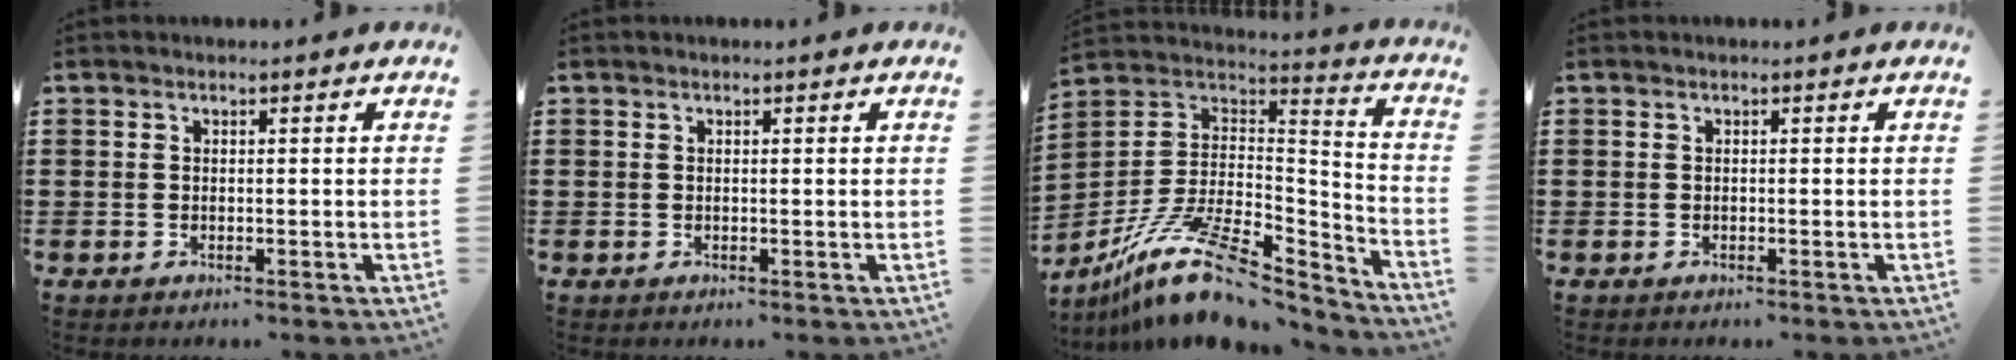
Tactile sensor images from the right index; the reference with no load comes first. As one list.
[{"total": 0.0}, {"total": 16.5, "force": [-10.6, 5.9, 11.1], "torque": [-0.222, 0.039, -0.188]}, {"total": 0.0}]